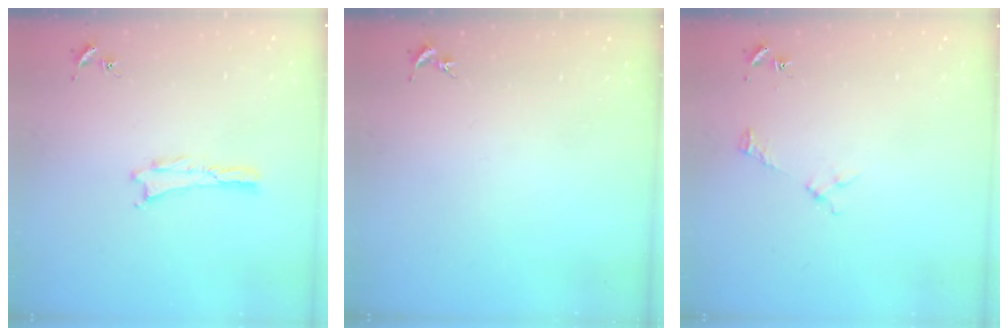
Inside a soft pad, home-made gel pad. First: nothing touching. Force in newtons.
{"total": 0.0}
{"total": 2.2, "press": 2.2, "slide": 0.3}